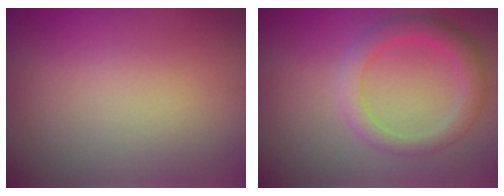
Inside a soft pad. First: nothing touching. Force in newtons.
{"total": 3.5, "press": 3.5, "slide": 0.2}